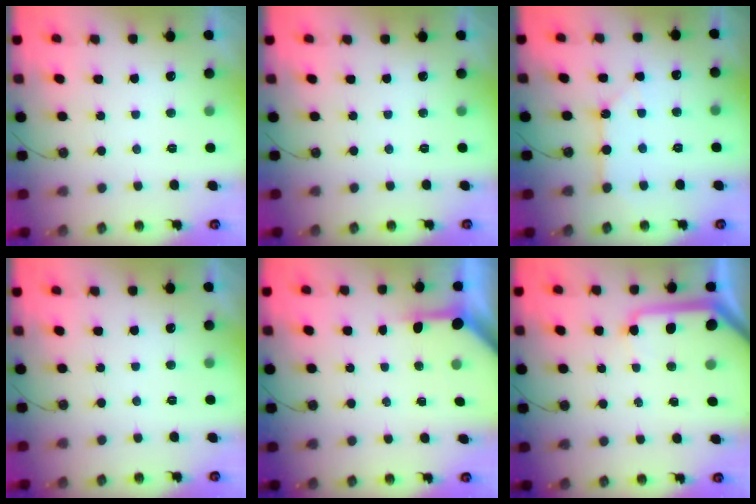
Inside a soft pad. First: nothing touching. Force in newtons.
{"total": 0.0}
{"total": 2.7, "press": 2.6, "slide": 0.3}
{"total": 0.0}
{"total": 3.5, "press": 3.4, "slide": 0.4}
{"total": 10.6, "press": 10.6, "slide": 1.1}